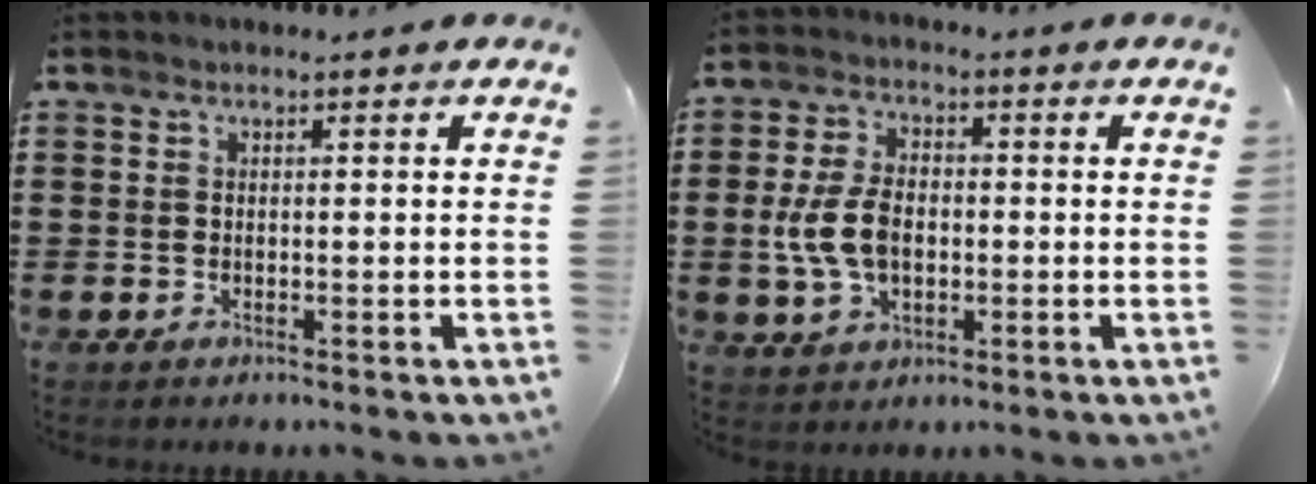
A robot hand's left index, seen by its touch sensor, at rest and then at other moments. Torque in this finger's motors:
{"motor_torque": [0.59, 0.10, 0.46, 0.10]}